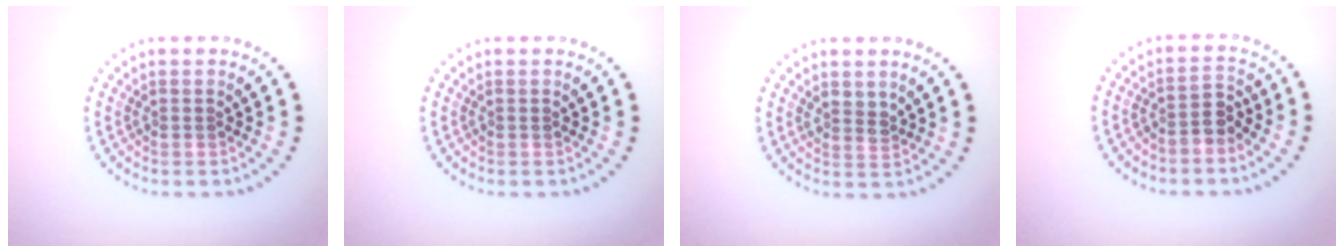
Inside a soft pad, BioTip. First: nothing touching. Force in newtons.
{"total": 0.0}
{"total": 1.4, "press": 1.2, "slide": 0.7}
{"total": 2.2, "press": 1.8, "slide": 1.4}